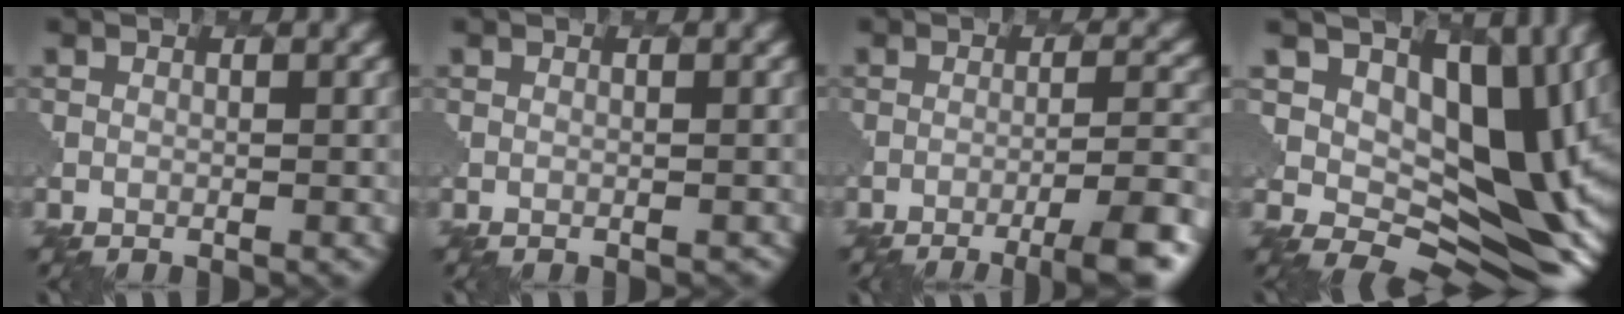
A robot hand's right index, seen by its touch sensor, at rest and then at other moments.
{"total": 0.9, "force": [-0.6, 0.4, 0.5], "torque": [-0.001, 0.003, -0.001]}
{"total": 6.2, "force": [-4.5, 0.9, 4.2], "torque": [-0.055, 0.013, -0.072]}
{"total": 12.9, "force": [4.2, 8.0, 9.1], "torque": [-0.133, -0.009, 0.063]}